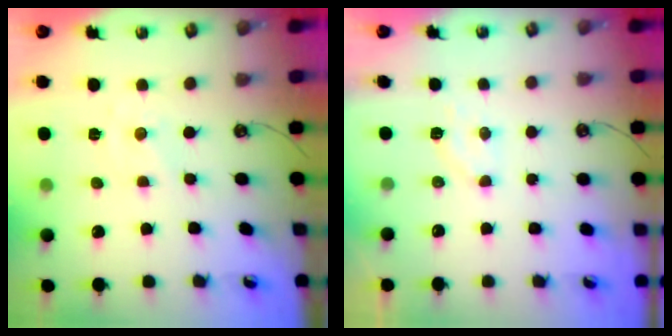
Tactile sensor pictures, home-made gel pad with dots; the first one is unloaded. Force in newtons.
{"total": 4.8, "press": 4.7, "slide": 1.0}